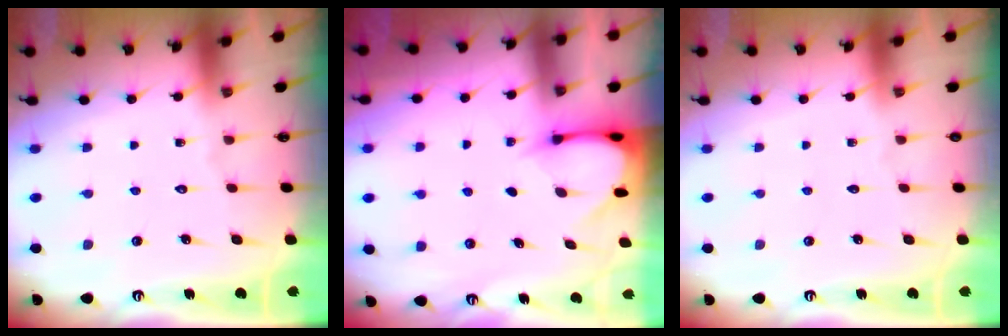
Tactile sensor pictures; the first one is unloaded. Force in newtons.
{"total": 3.0, "press": 3.0, "slide": 0.2}
{"total": 0.0}